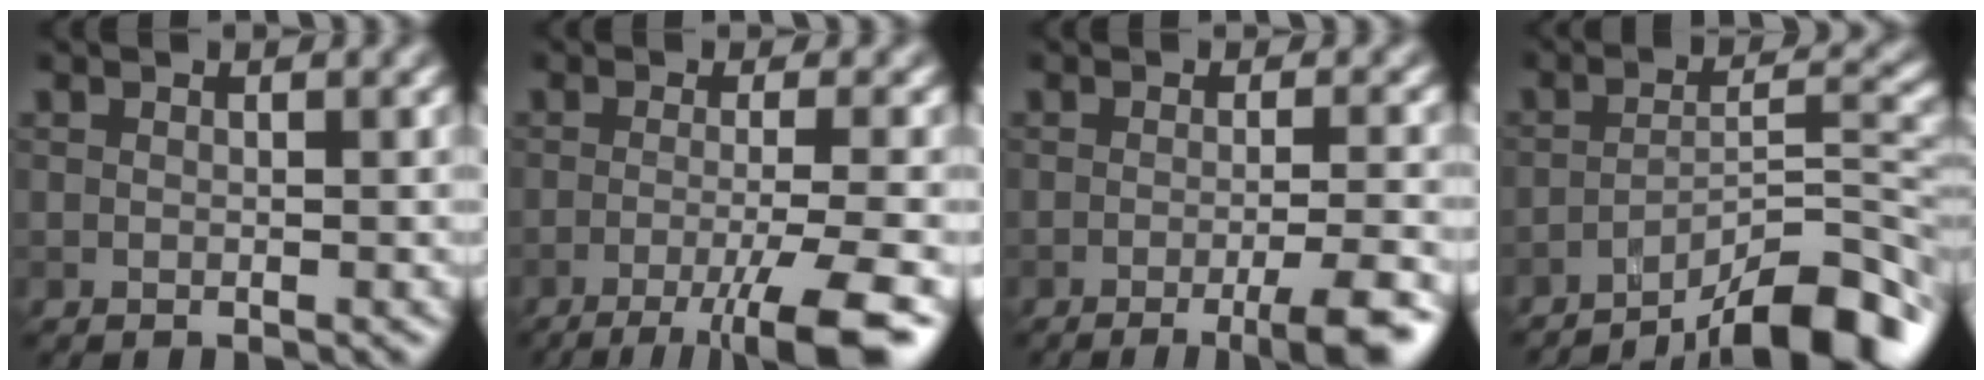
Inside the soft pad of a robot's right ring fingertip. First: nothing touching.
{"total": 7.1, "force": [-3.7, 1.3, 6.0], "torque": [-0.082, -0.003, -0.066]}
{"total": 5.5, "force": [-2.6, 1.1, 4.7], "torque": [-0.058, -0.003, -0.040]}
{"total": 10.7, "force": [-7.8, 2.3, 7.0], "torque": [-0.086, 0.013, -0.125]}